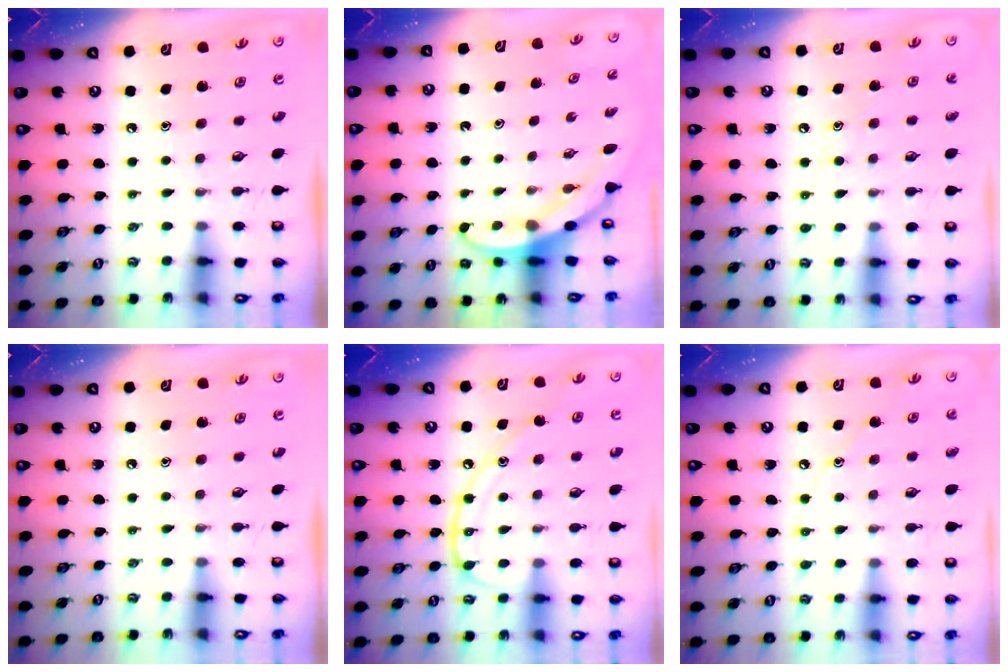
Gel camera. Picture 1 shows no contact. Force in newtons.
{"total": 3.7, "press": 3.6, "slide": 0.4}
{"total": 7.3, "press": 7.2, "slide": 0.7}
{"total": 0.0}
{"total": 13.7, "press": 13.6, "slide": 1.6}
{"total": 4.7, "press": 4.7, "slide": 0.6}